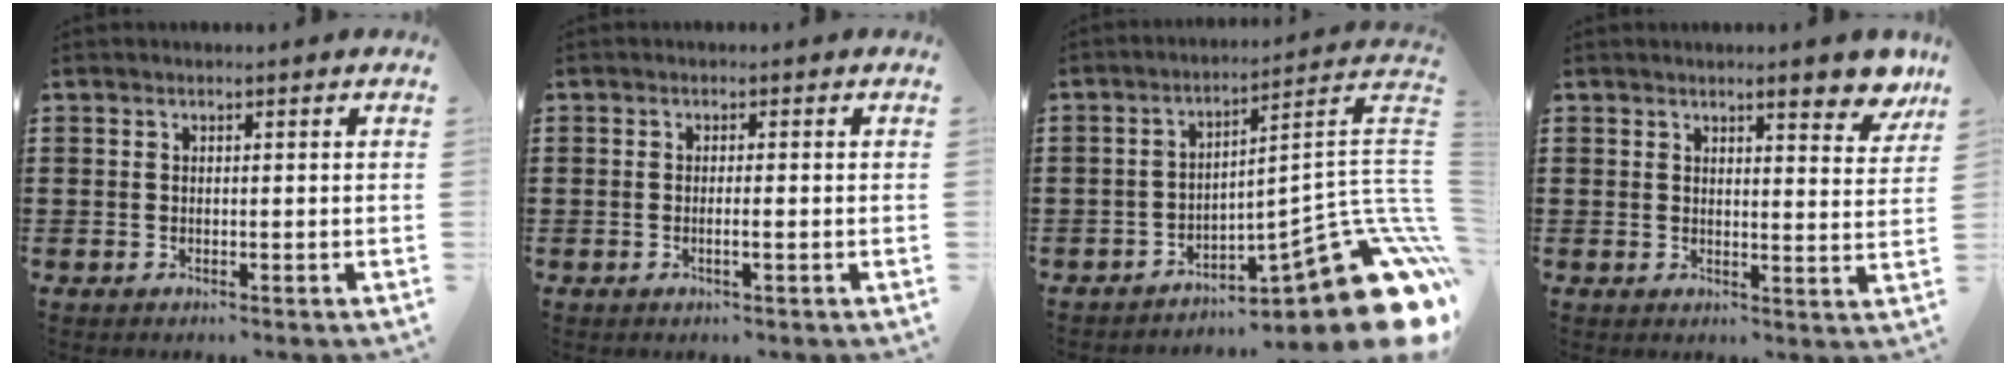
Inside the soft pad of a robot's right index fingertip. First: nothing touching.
{"total": 1.4, "force": [-0.6, -0.1, 1.3], "torque": [-0.022, -0.005, -0.010]}
{"total": 12.3, "force": [-5.8, 3.2, 10.3], "torque": [-0.126, -0.012, -0.098]}
{"total": 5.9, "force": [4.5, 1.3, 3.6], "torque": [-0.051, -0.013, 0.072]}